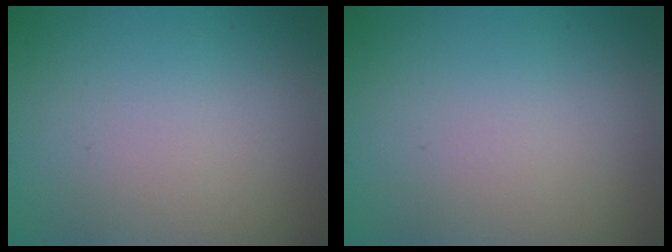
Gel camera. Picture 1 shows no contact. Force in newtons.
{"total": 0.0}